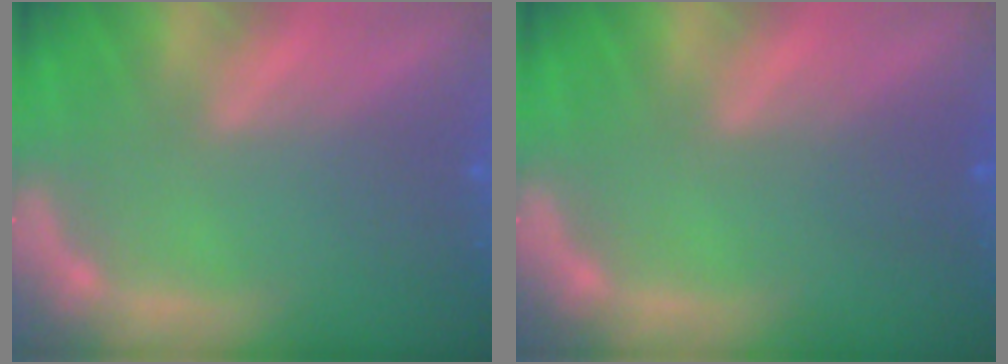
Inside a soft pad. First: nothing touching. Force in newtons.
{"total": 1.5}